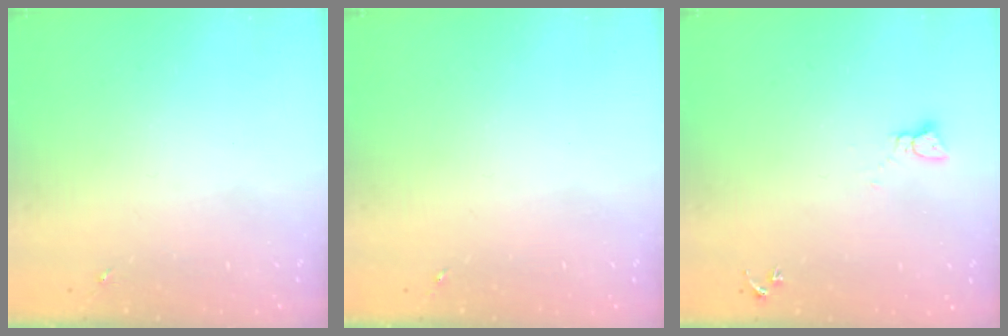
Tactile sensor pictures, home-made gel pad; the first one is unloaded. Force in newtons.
{"total": 0.0}
{"total": 2.3, "press": 2.3, "slide": 0.3}